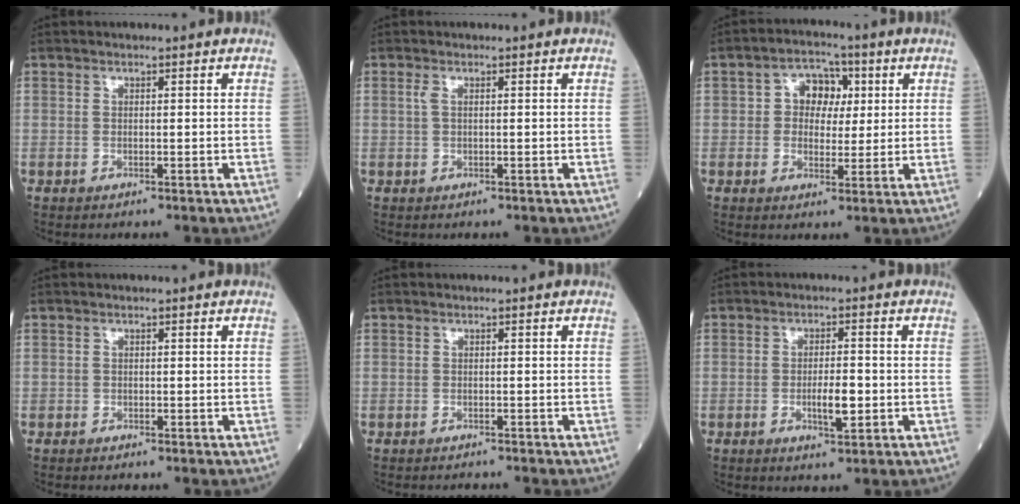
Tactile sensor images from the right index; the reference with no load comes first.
{"total": 0.8, "force": [0.2, 0.2, 0.8], "torque": [-0.024, 0.000, 0.001]}
{"total": 6.0, "force": [1.2, 4.4, 3.9], "torque": [-0.058, 0.020, 0.019]}
{"total": 0.0}
{"total": 1.3, "force": [-1.3, -0.2, 0.1], "torque": [0.002, -0.003, -0.017]}
{"total": 4.1, "force": [-1.0, 1.0, 3.9], "torque": [-0.068, 0.000, -0.011]}